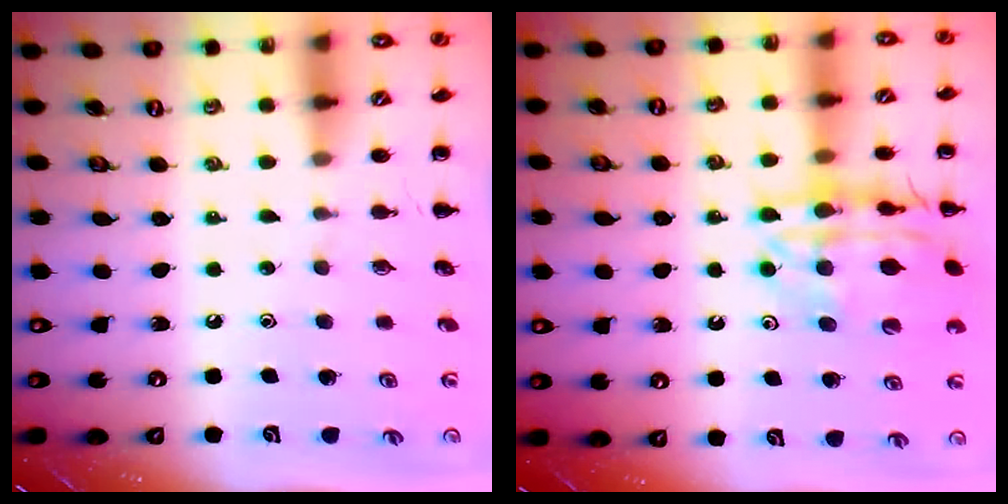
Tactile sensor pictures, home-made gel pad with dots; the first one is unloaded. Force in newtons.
{"total": 17.7, "press": 17.5, "slide": 2.1}